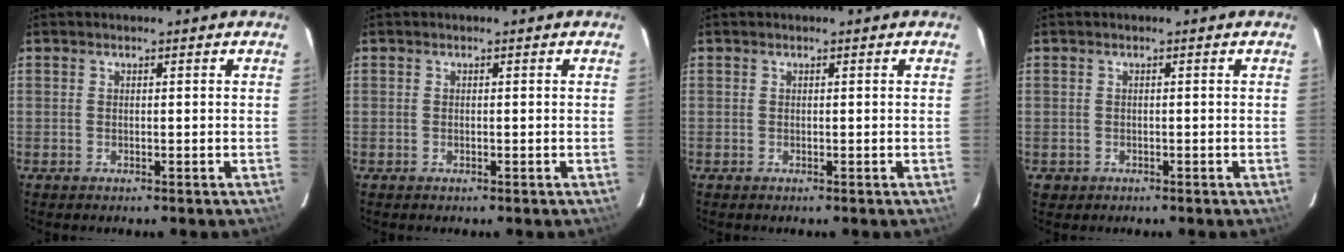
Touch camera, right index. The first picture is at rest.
{"total": 0.0}
{"total": 0.0}
{"total": 1.8, "force": [-0.5, 1.7, 0.3], "torque": [-0.007, 0.002, -0.004]}